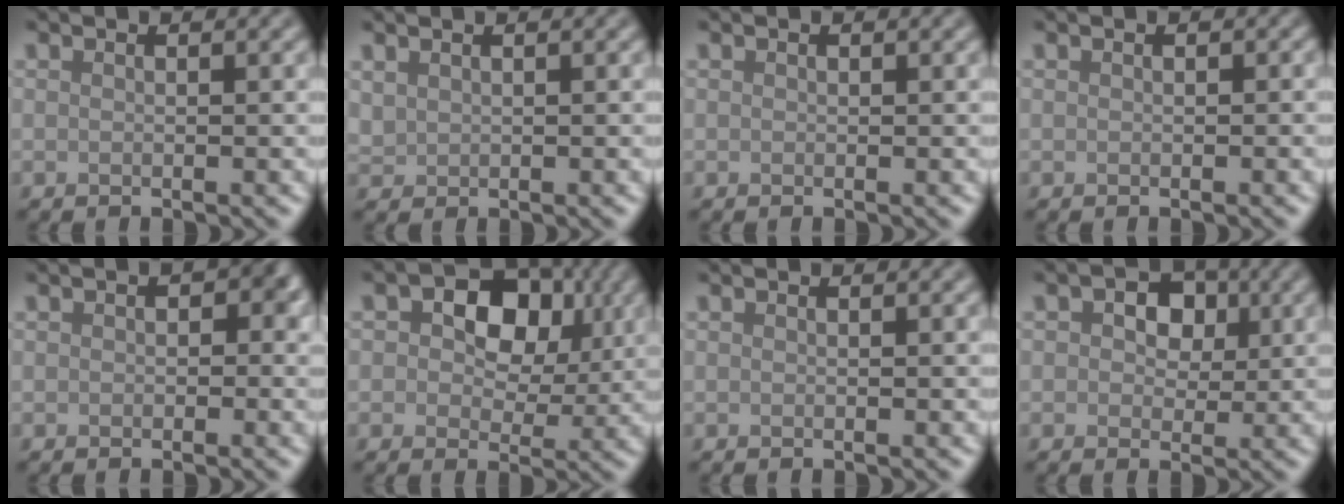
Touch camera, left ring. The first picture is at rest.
{"total": 1.2, "force": [0.5, 1.0, 0.1], "torque": [-0.002, 0.001, 0.015]}
{"total": 0.0}
{"total": 0.0}
{"total": 2.0, "force": [0.1, 1.5, 1.3], "torque": [-0.007, 0.005, -0.004]}
{"total": 7.9, "force": [2.3, 5.8, 4.9], "torque": [-0.051, 0.030, 0.014]}
{"total": 0.0}
{"total": 3.2, "force": [0.9, 2.5, 1.9], "torque": [-0.017, 0.008, 0.004]}